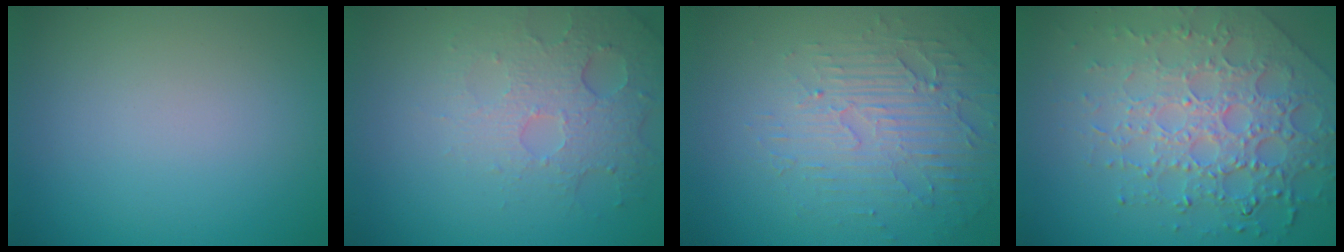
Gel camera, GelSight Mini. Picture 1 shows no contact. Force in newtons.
{"total": 5.0, "press": 3.3, "slide": 3.8}
{"total": 4.1, "press": 3.3, "slide": 2.4}
{"total": 7.9, "press": 5.6, "slide": 5.6}